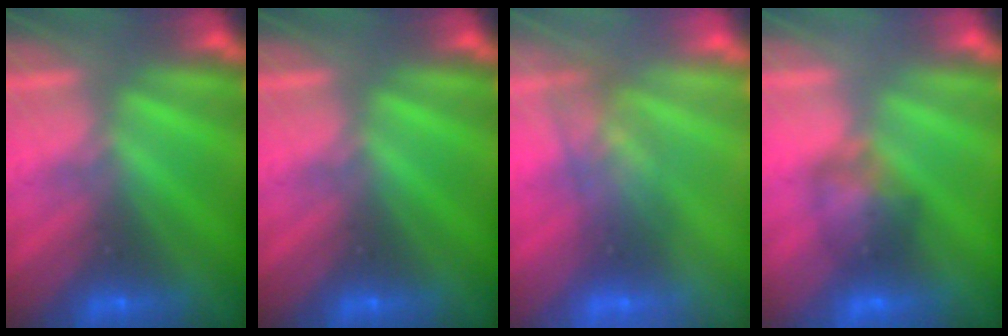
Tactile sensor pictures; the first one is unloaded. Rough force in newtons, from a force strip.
{"total": 0.0}
{"total": 2.7}
{"total": 2.9}